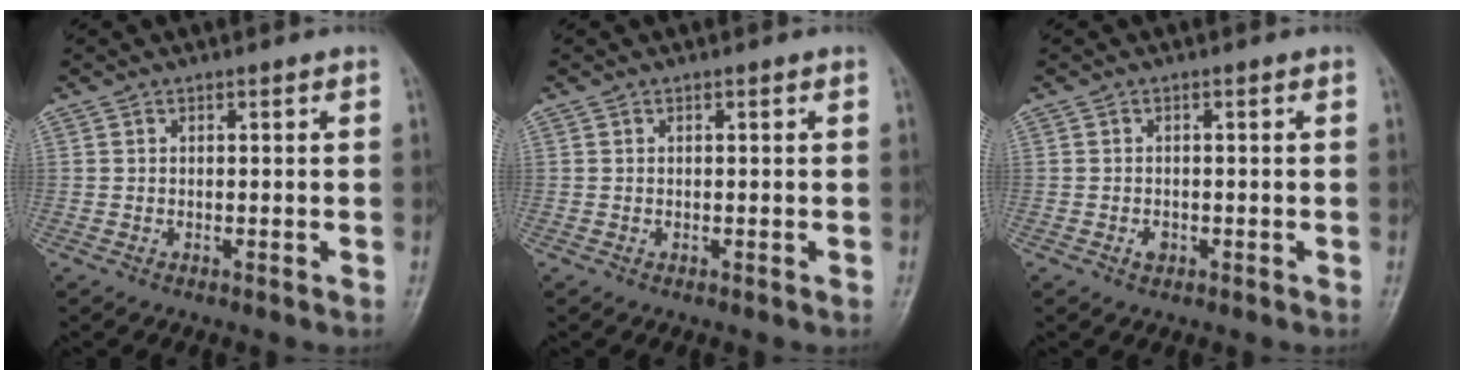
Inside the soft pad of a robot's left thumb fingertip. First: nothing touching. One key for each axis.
{"total": 0.0}
{"total": 1.3, "fx": -0.7, "fy": 0.9, "fz": 0.6, "tx": -0.003, "ty": 0.002, "tz": -0.009}